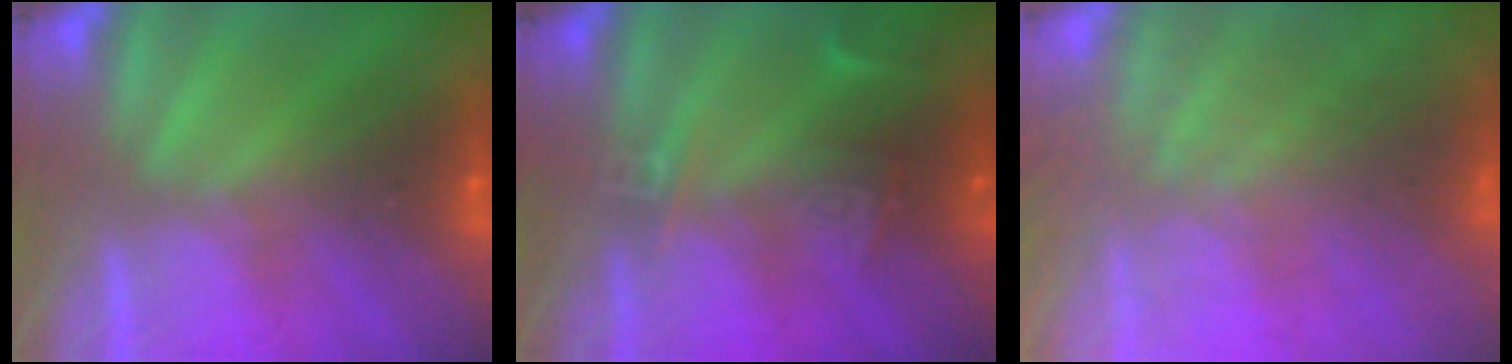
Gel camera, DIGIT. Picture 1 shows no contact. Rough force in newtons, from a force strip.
{"total": 2.4}
{"total": 7.1}